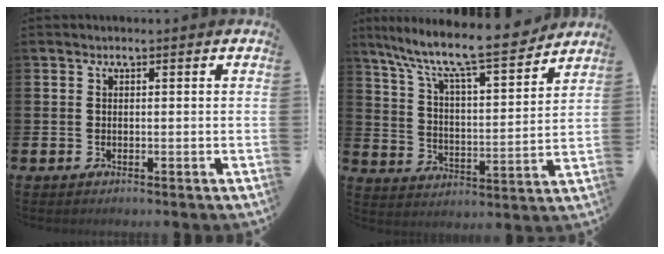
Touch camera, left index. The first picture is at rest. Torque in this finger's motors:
{"motor_torque": [0.87, -1.27, 1.05, 0.21]}